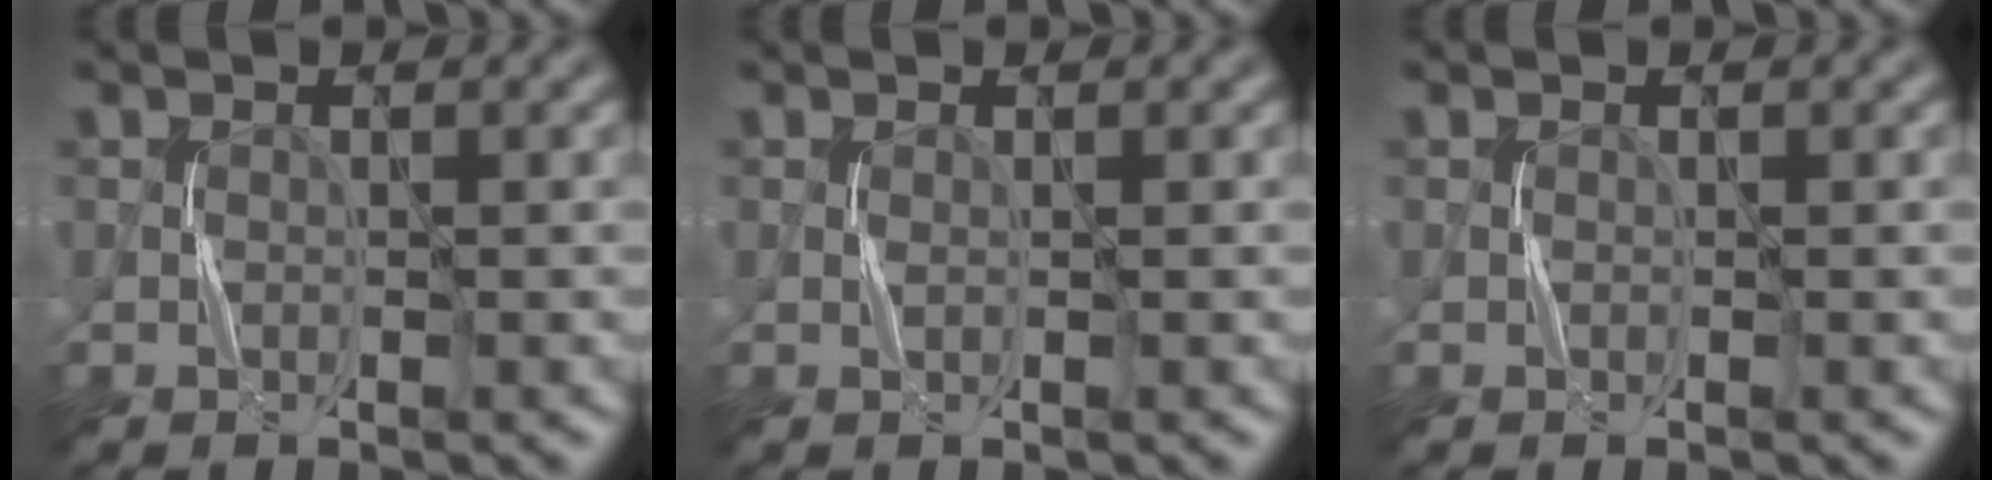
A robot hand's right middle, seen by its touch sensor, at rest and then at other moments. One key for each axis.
{"total": 0.0}
{"total": 0.0}